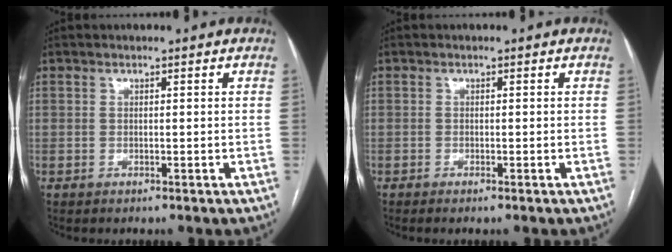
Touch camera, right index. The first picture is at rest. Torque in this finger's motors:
{"motor_torque": [0.08, 0.10, -0.03, 0.01]}